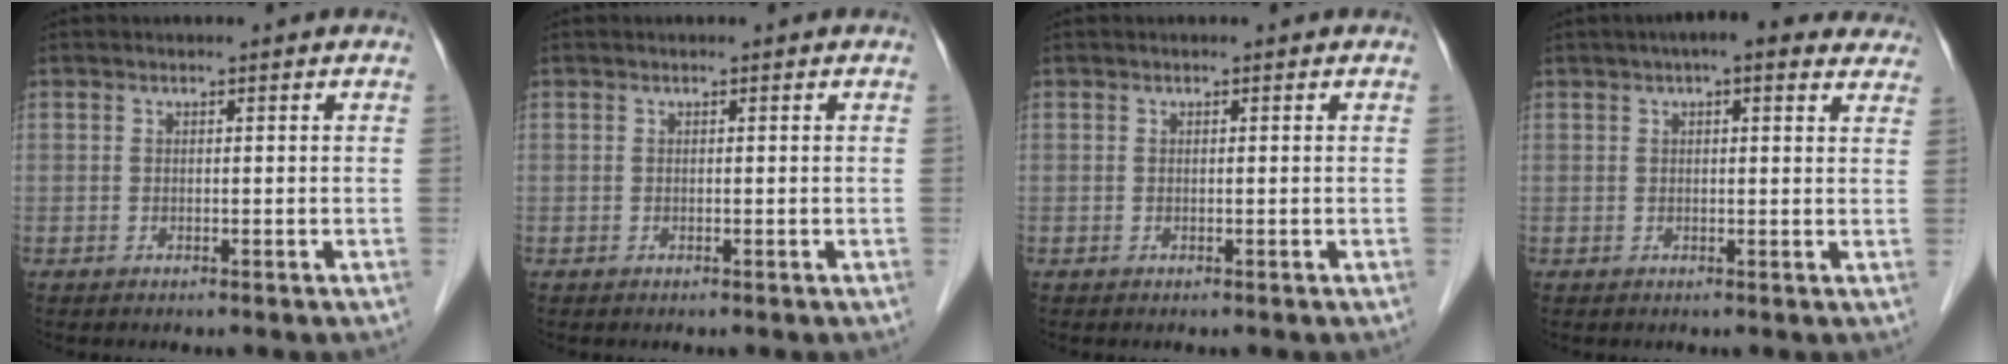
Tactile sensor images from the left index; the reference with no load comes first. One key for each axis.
{"total": 0.0}
{"total": 0.0}
{"total": 8.9, "fx": 6.5, "fy": 2.5, "fz": 5.6, "tx": -0.062, "ty": 0.030, "tz": 0.073}